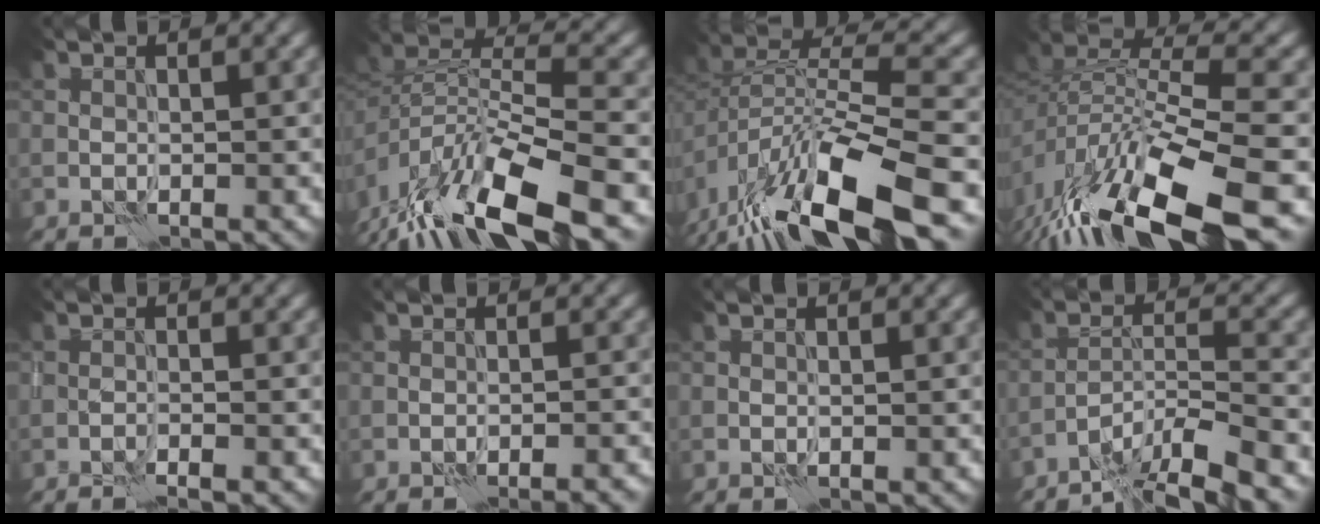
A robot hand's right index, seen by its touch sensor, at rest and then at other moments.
{"total": 12.1, "force": [-8.3, 4.3, 7.7], "torque": [-0.144, -0.002, -0.151]}
{"total": 13.9, "force": [-8.7, 5.5, 9.4], "torque": [-0.182, -0.004, -0.143]}
{"total": 14.4, "force": [-8.9, 5.5, 10.0], "torque": [-0.200, 0.001, -0.144]}
{"total": 1.4, "force": [-1.0, 0.0, 0.9], "torque": [-0.012, 0.002, -0.023]}
{"total": 2.4, "force": [-2.0, 0.3, 1.4], "torque": [-0.015, 0.017, -0.032]}
{"total": 0.0}
{"total": 7.5, "force": [-6.2, 0.9, 4.1], "torque": [-0.058, 0.010, -0.106]}